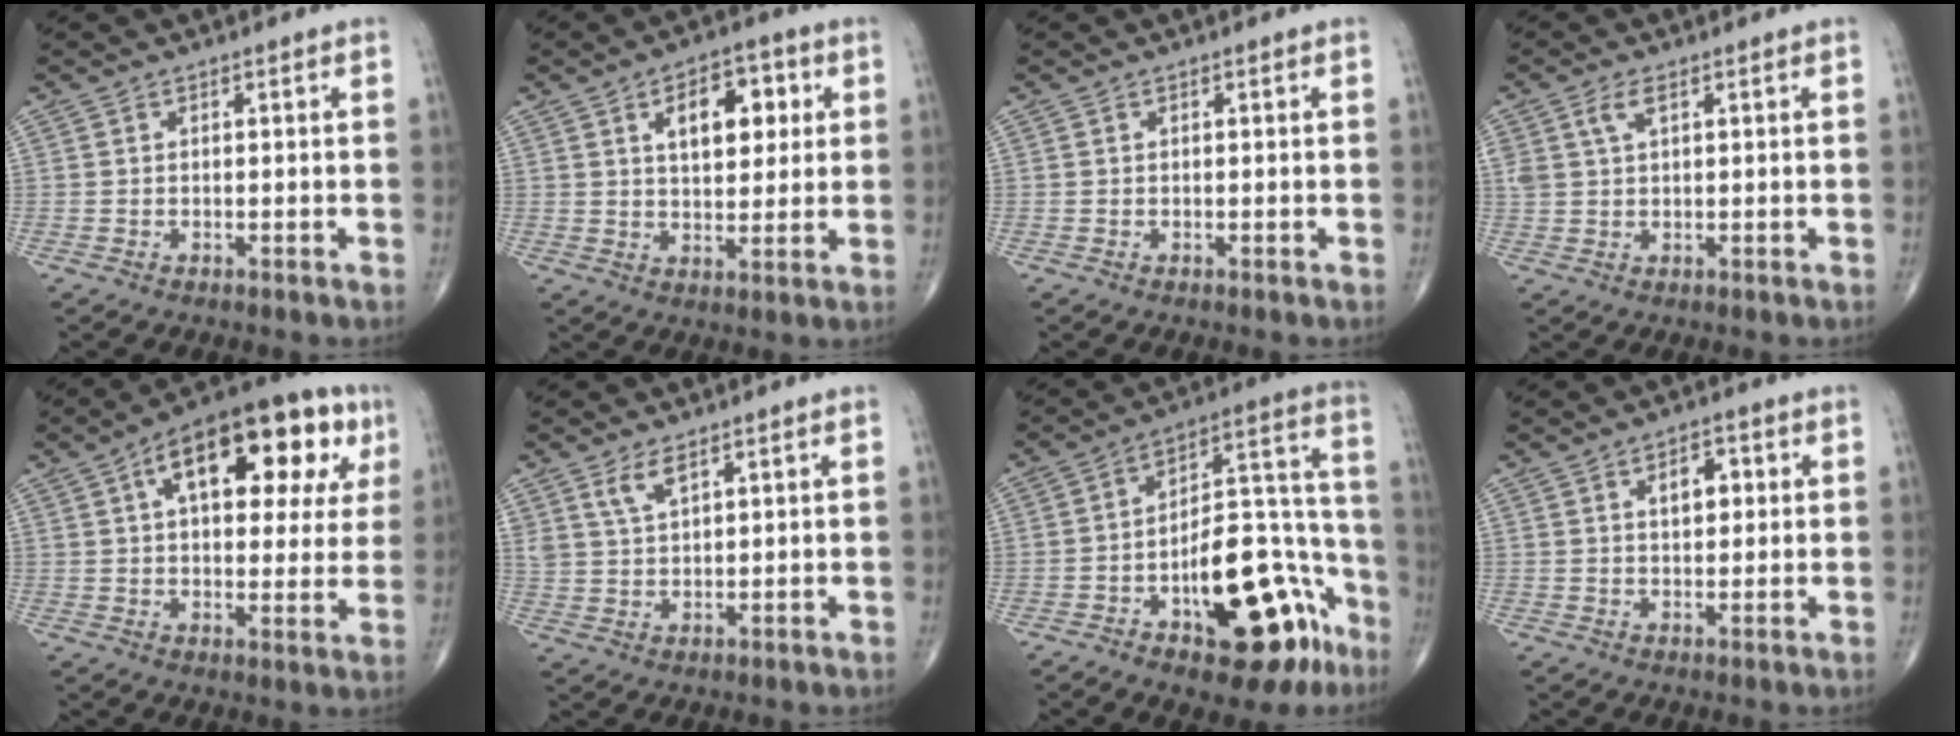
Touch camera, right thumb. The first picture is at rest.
{"total": 10.5, "force": [3.4, 5.8, 8.0], "torque": [-0.082, -0.005, 0.049]}
{"total": 0.0}
{"total": 3.6, "force": [1.7, 1.7, 2.7], "torque": [-0.058, 0.005, 0.039]}
{"total": 22.2, "force": [8.2, 11.0, 17.5], "torque": [-0.218, 0.022, 0.115]}
{"total": 4.2, "force": [2.7, 1.7, 2.7], "torque": [-0.050, -0.015, 0.059]}
{"total": 23.5, "force": [-10.7, 10.6, 18.0], "torque": [-0.204, 0.088, -0.143]}
{"total": 5.0, "force": [1.5, 2.8, 3.8], "torque": [-0.044, 0.000, 0.022]}